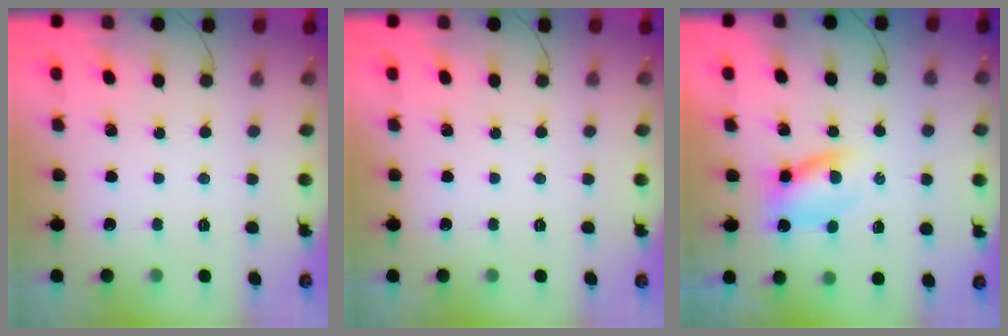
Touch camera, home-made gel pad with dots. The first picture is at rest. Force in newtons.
{"total": 0.0}
{"total": 2.8, "press": 2.7, "slide": 0.7}